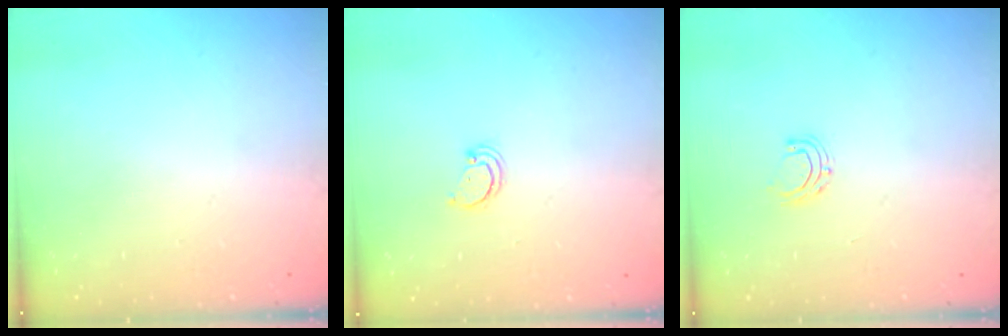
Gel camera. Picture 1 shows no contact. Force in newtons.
{"total": 2.2, "press": 2.2, "slide": 0.1}
{"total": 5.4, "press": 5.4, "slide": 0.5}